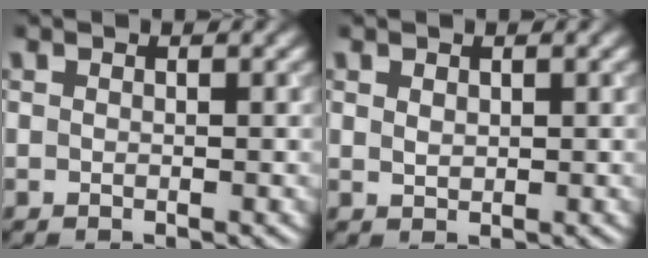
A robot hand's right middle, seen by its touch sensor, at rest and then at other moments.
{"total": 0.9, "force": [0.5, 0.6, 0.5], "torque": [-0.010, -0.002, 0.012]}